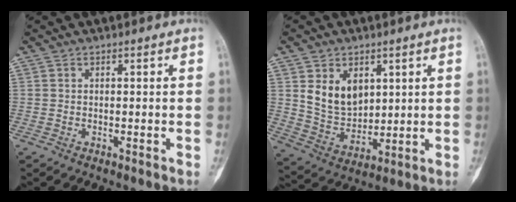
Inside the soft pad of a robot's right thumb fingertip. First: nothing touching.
{"total": 10.2, "force": [3.6, 7.3, 6.2], "torque": [-0.083, -0.027, 0.085]}